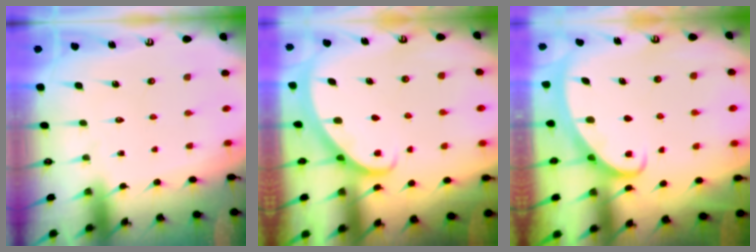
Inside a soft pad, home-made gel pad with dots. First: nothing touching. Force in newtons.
{"total": 2.1, "press": 2.1, "slide": 0.2}
{"total": 2.5, "press": 2.5, "slide": 0.4}